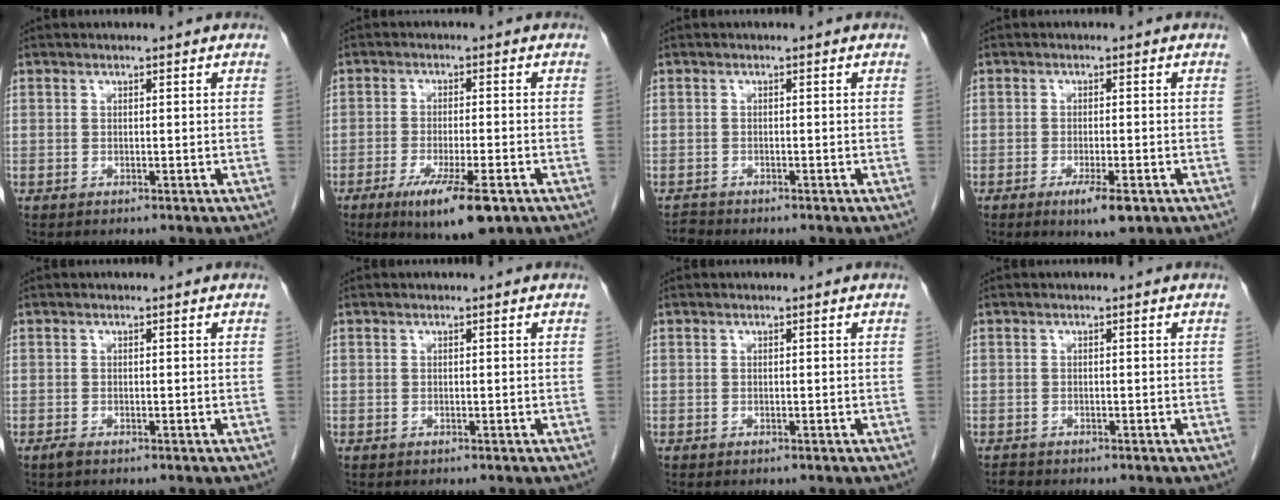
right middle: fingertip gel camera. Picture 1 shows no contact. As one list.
[{"total": 9.6, "force": [-5.4, 1.4, 7.8], "torque": [-0.132, -0.024, -0.080]}, {"total": 0.9, "force": [-0.9, 0.0, -0.3], "torque": [0.005, -0.005, -0.016]}, {"total": 4.6, "force": [-2.4, 0.8, 3.8], "torque": [-0.065, -0.009, -0.035]}, {"total": 0.8, "force": [-0.6, 0.2, 0.5], "torque": [-0.017, -0.003, -0.010]}, {"total": 0.0}, {"total": 0.0}, {"total": 0.7, "force": [-0.6, 0.3, 0.0], "torque": [-0.003, -0.001, -0.011]}]